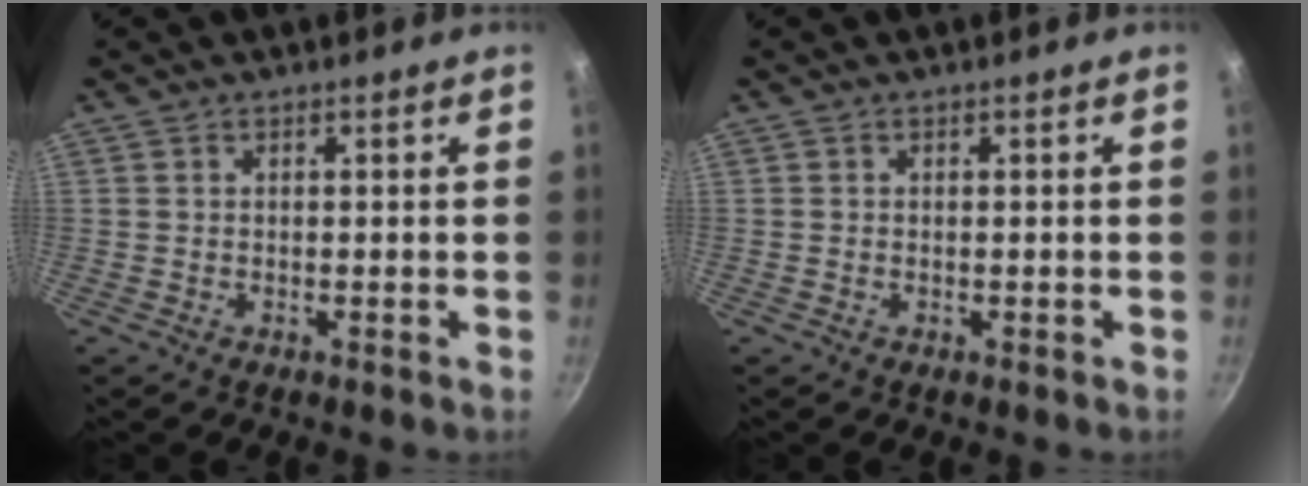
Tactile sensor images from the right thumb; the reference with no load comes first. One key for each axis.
{"total": 0.0}